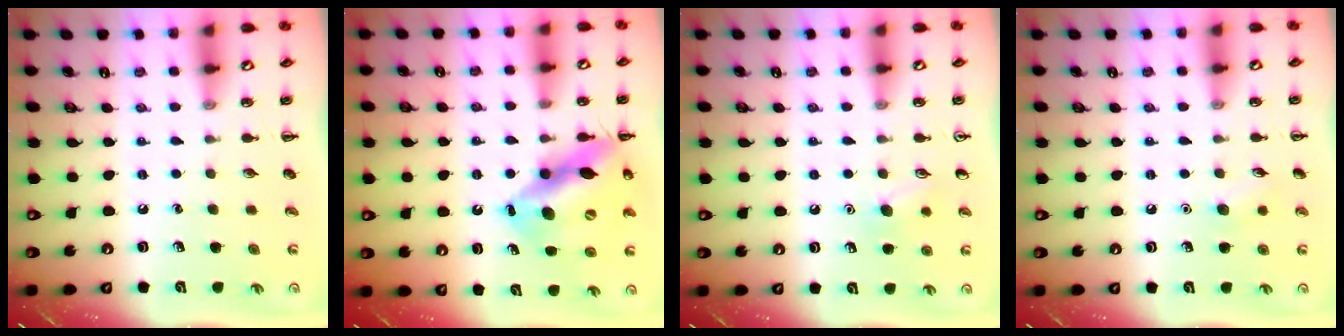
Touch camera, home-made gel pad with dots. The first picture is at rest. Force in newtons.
{"total": 16.2, "press": 15.8, "slide": 3.6}
{"total": 7.7, "press": 7.5, "slide": 1.9}
{"total": 5.9, "press": 5.7, "slide": 1.4}